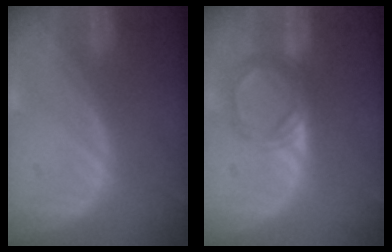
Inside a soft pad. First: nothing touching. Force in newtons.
{"total": 4.9, "press": 4.6, "slide": 1.9}